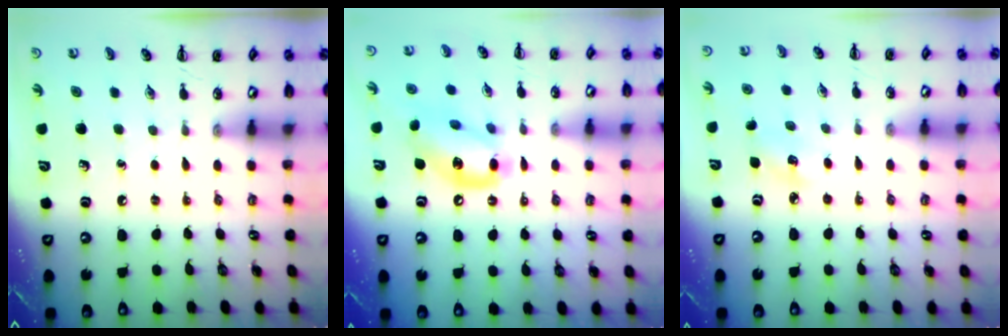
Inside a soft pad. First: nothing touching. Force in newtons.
{"total": 14.5, "press": 14.4, "slide": 2.3}
{"total": 4.0, "press": 3.8, "slide": 1.1}